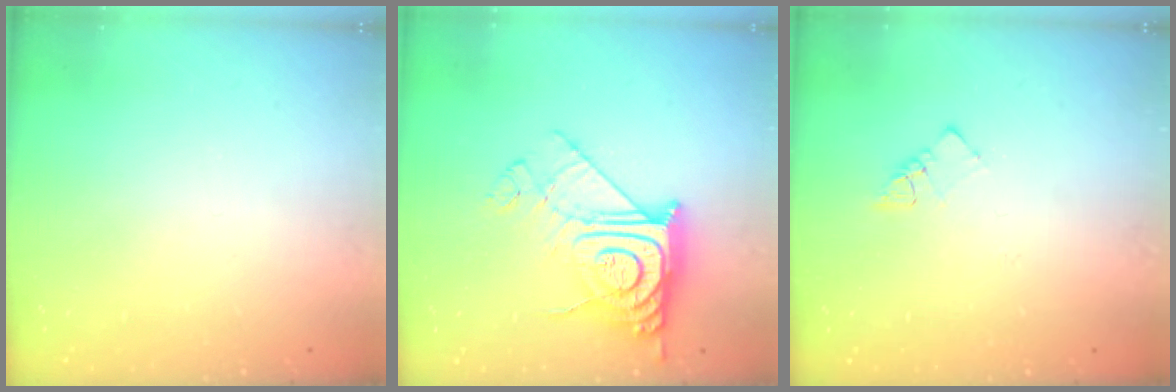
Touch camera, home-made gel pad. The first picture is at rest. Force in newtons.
{"total": 16.0, "press": 15.9, "slide": 1.3}
{"total": 3.6, "press": 3.5, "slide": 0.4}